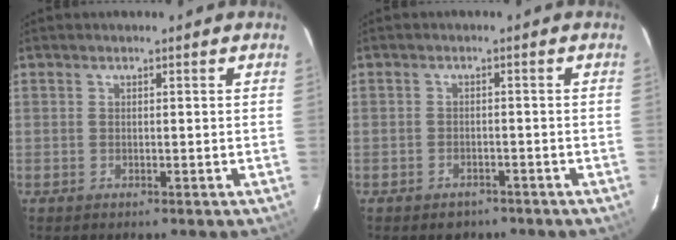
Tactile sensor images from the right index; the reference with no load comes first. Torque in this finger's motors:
{"motor_torque": [0.46, -0.51, -0.01, -0.01]}